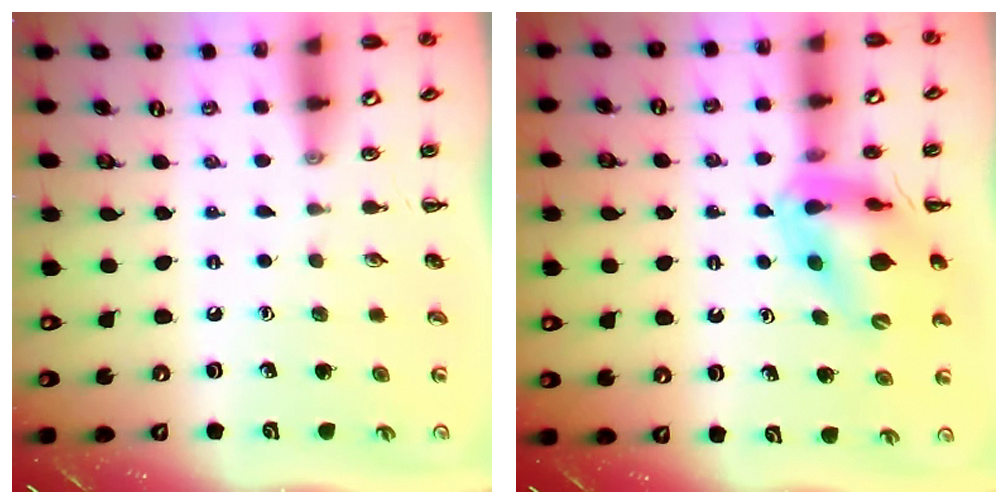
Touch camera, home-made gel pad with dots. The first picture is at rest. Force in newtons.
{"total": 13.7, "press": 13.2, "slide": 3.7}